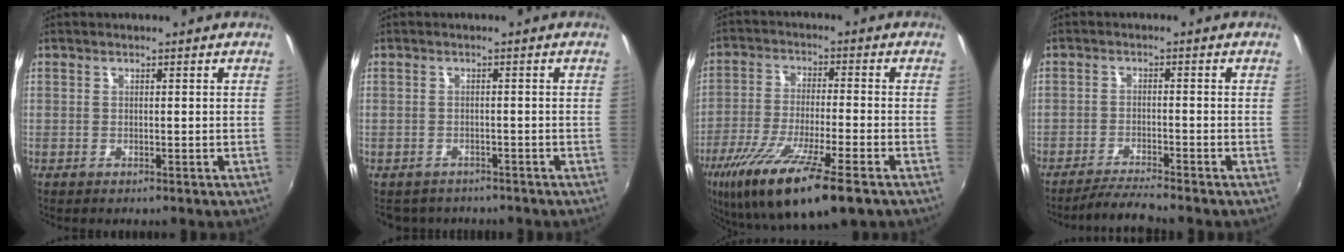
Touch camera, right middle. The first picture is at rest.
{"total": 4.3, "force": [-3.7, 1.9, 0.8], "torque": [-0.024, -0.013, -0.053]}
{"total": 18.6, "force": [-11.2, 3.1, 14.5], "torque": [-0.278, -0.056, -0.195]}
{"total": 5.2, "force": [-4.9, -0.8, 1.7], "torque": [-0.057, -0.009, -0.089]}